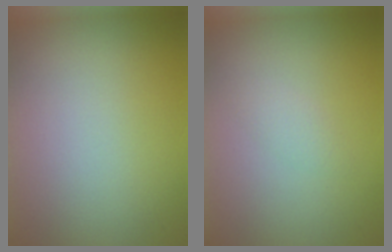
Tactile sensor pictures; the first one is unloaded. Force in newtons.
{"total": 1.0, "press": 1.0, "slide": 0.0}